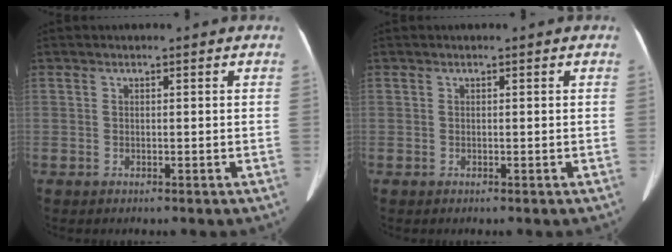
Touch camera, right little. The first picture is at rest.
{"total": 0.0}